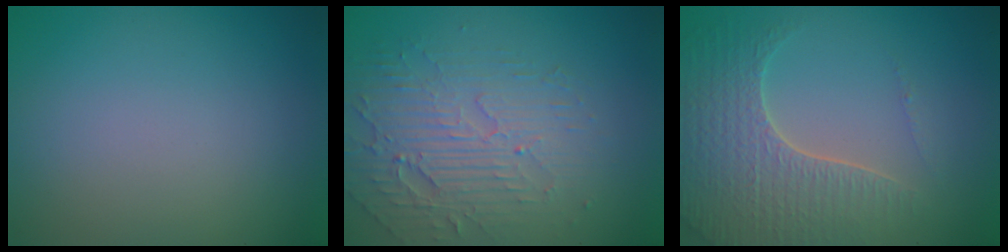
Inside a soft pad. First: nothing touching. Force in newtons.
{"total": 4.3, "press": 3.8, "slide": 2.1}
{"total": 5.1, "press": 4.5, "slide": 2.3}